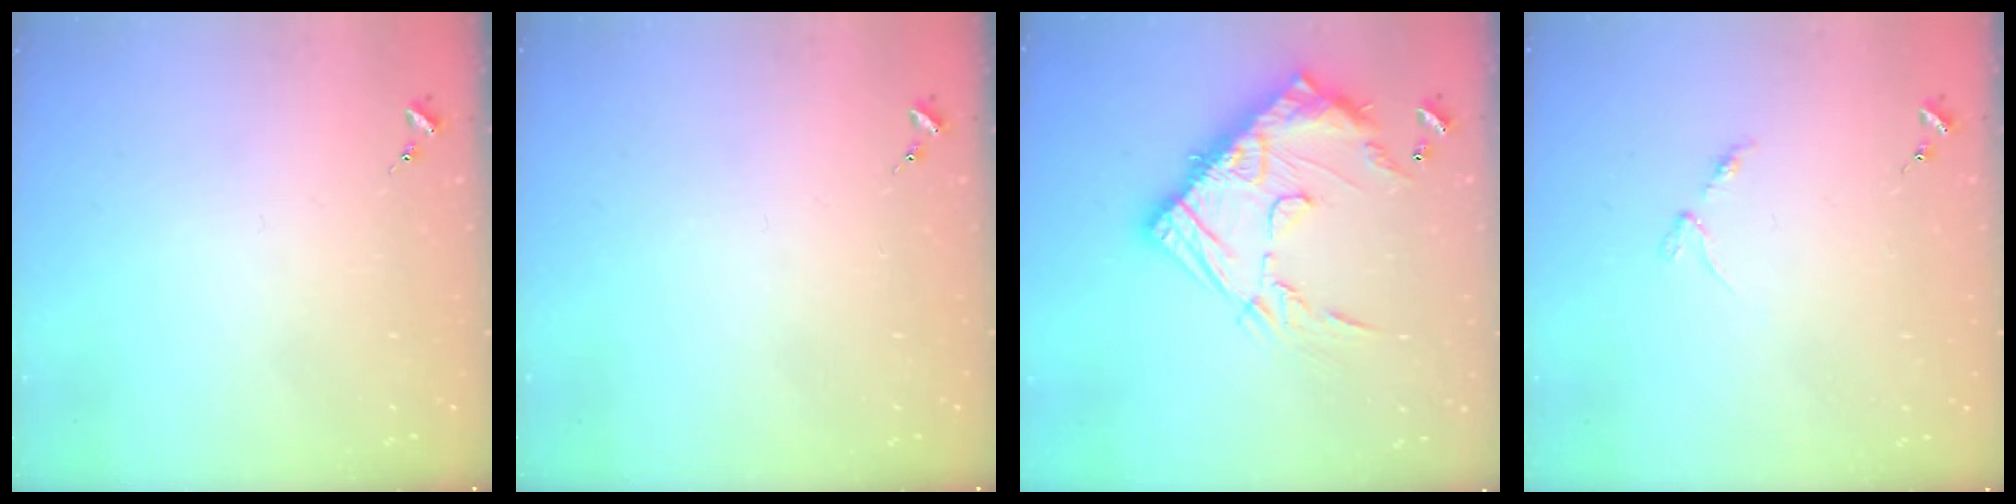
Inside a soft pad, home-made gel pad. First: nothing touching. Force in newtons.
{"total": 0.0}
{"total": 21.0, "press": 21.0, "slide": 1.6}
{"total": 2.9, "press": 2.8, "slide": 0.4}